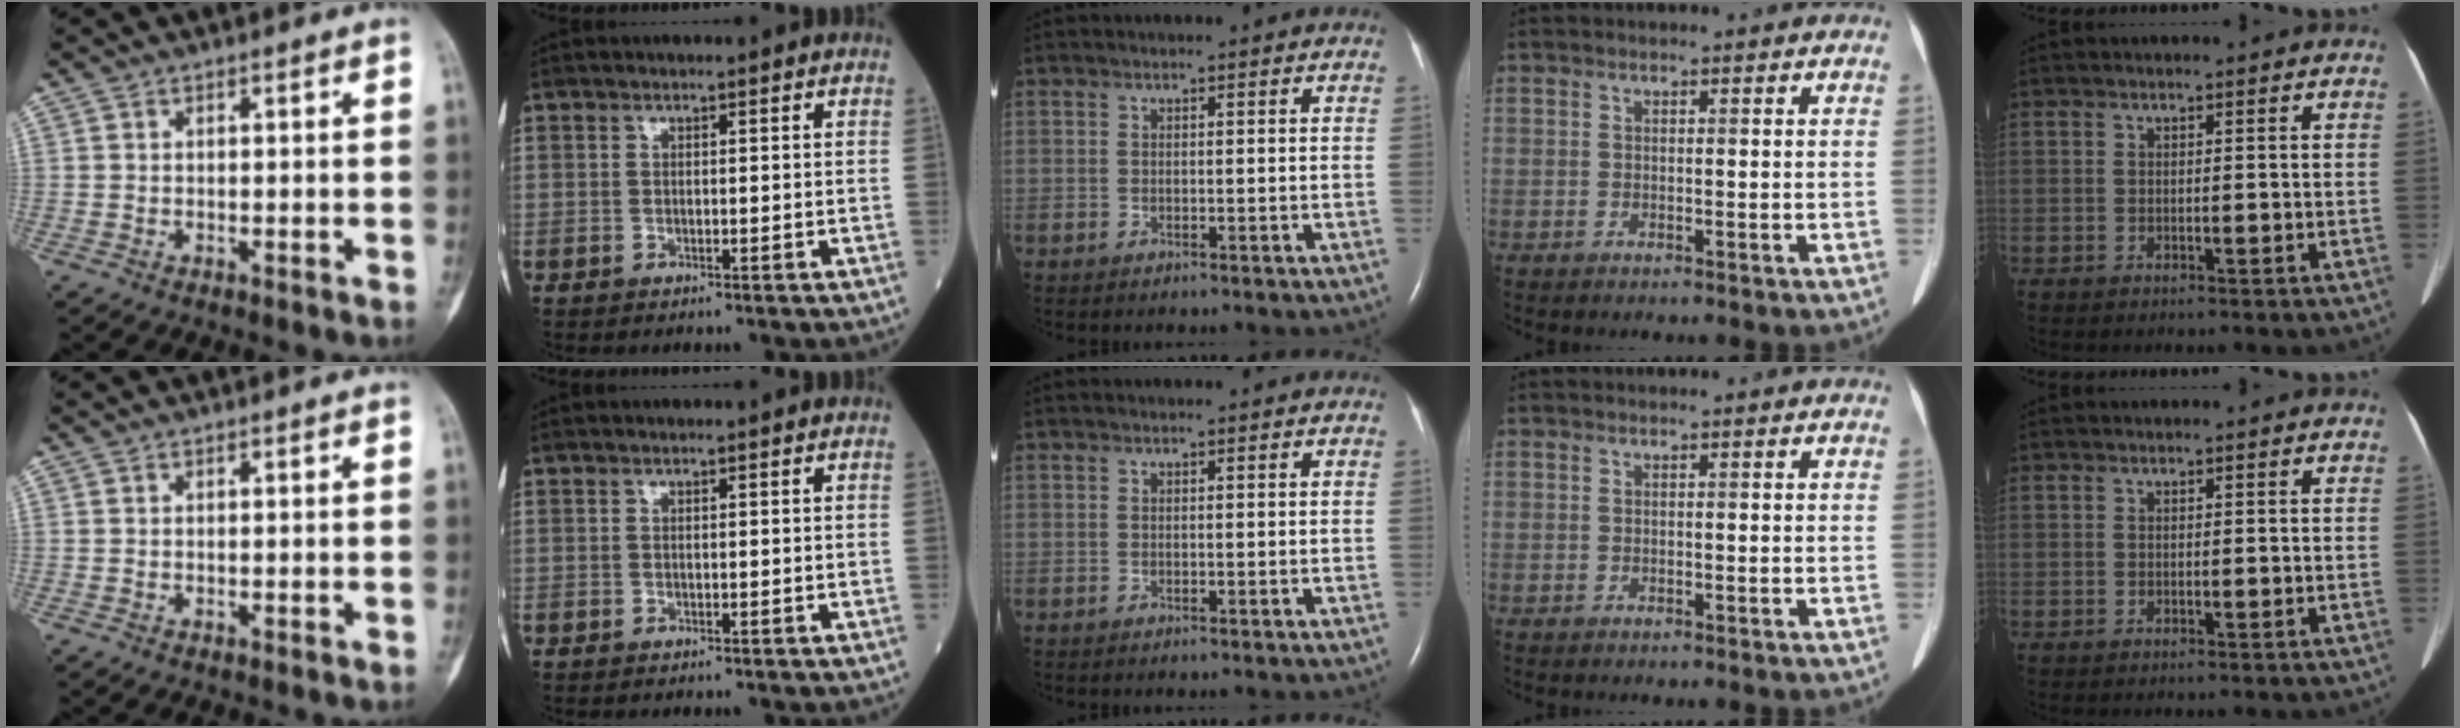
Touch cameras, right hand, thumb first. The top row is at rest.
{}